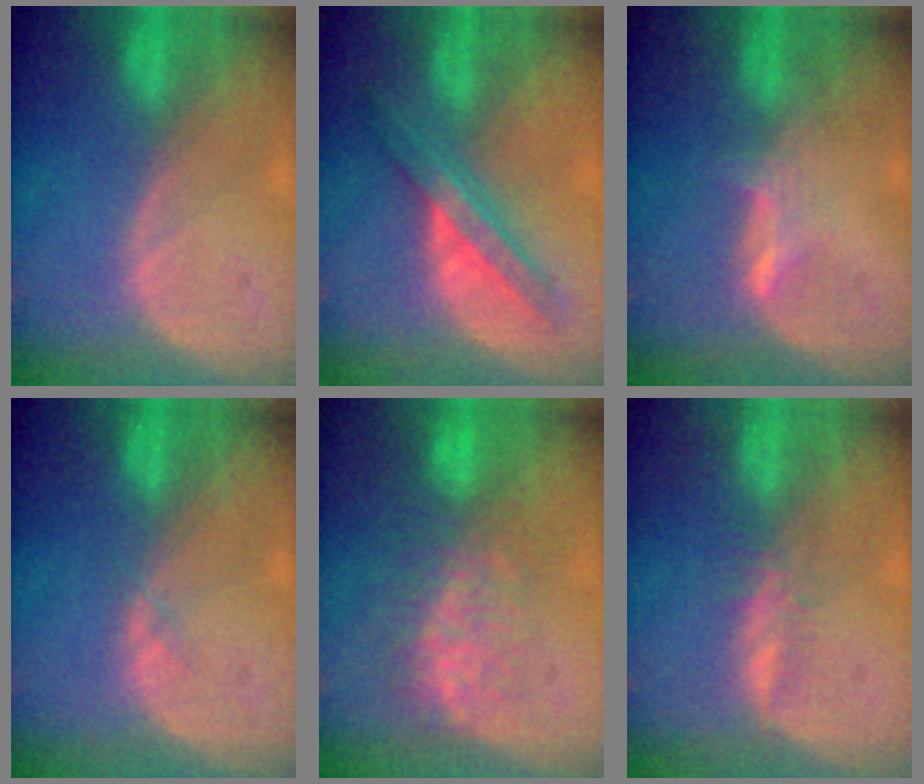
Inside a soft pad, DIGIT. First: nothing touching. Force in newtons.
{"total": 7.1, "press": 6.0, "slide": 3.9}
{"total": 2.6, "press": 2.5, "slide": 0.3}
{"total": 0.6, "press": 0.5, "slide": 0.2}
{"total": 7.9, "press": 7.6, "slide": 2.1}
{"total": 2.0, "press": 1.8, "slide": 0.6}